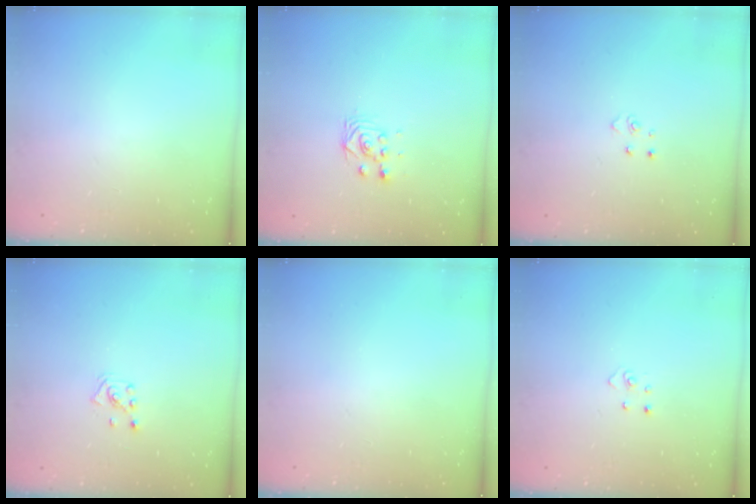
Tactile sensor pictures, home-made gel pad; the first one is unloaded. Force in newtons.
{"total": 2.8, "press": 2.5, "slide": 1.3}
{"total": 2.6, "press": 2.6, "slide": 0.3}
{"total": 2.6, "press": 2.6, "slide": 0.5}
{"total": 0.0}
{"total": 3.2, "press": 3.2, "slide": 0.2}